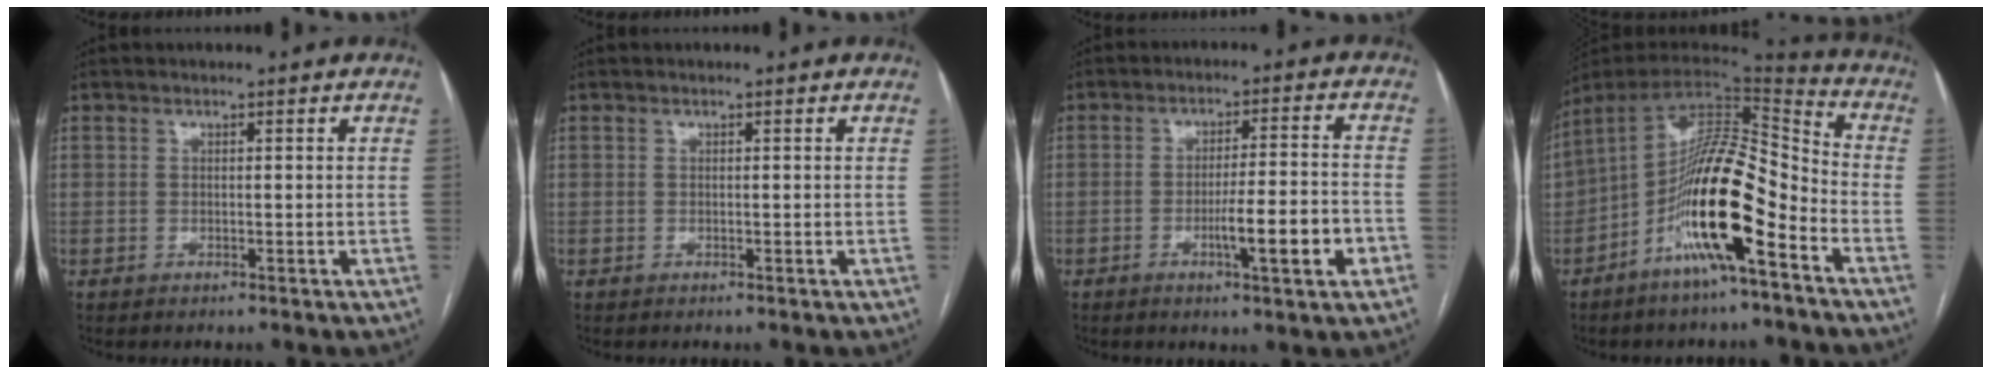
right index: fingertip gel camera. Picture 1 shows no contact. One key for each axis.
{"total": 0.0}
{"total": 8.9, "fx": -3.3, "fy": 0.5, "fz": 8.2, "tx": -0.126, "ty": 0.000, "tz": -0.049}
{"total": 15.9, "fx": -7.0, "fy": 3.0, "fz": 14.0, "tx": -0.247, "ty": 0.012, "tz": -0.120}